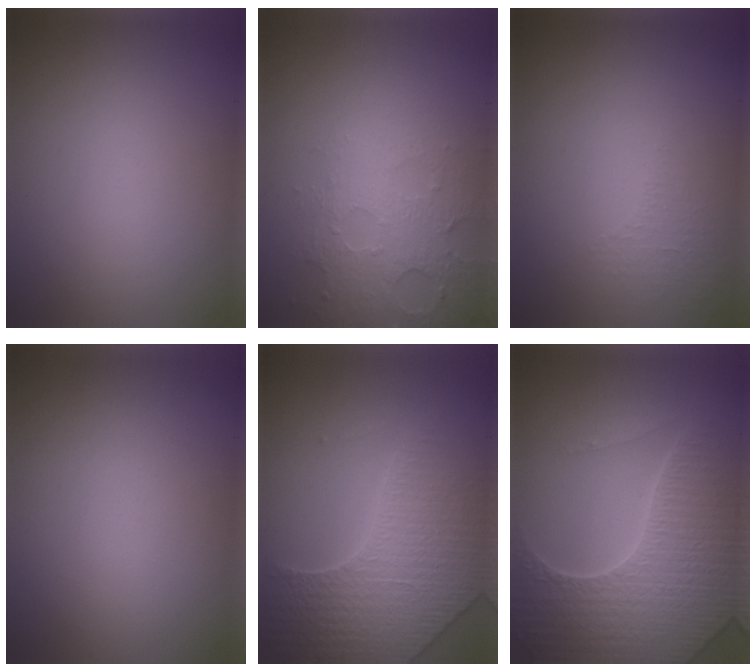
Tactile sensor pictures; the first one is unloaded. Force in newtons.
{"total": 4.9, "press": 3.3, "slide": 3.6}
{"total": 0.8, "press": 0.4, "slide": 0.7}
{"total": 0.0}
{"total": 6.4, "press": 5.2, "slide": 3.7}
{"total": 7.0, "press": 6.8, "slide": 1.8}